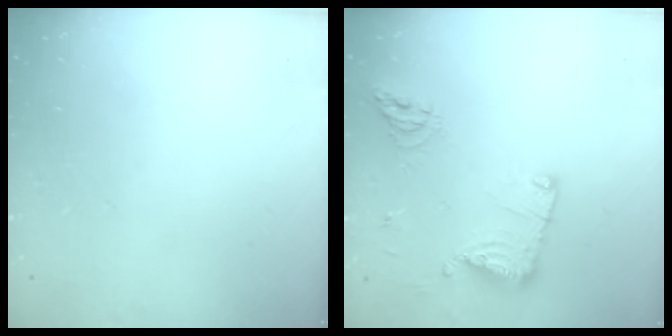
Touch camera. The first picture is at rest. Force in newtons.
{"total": 13.5, "press": 13.4, "slide": 1.2}